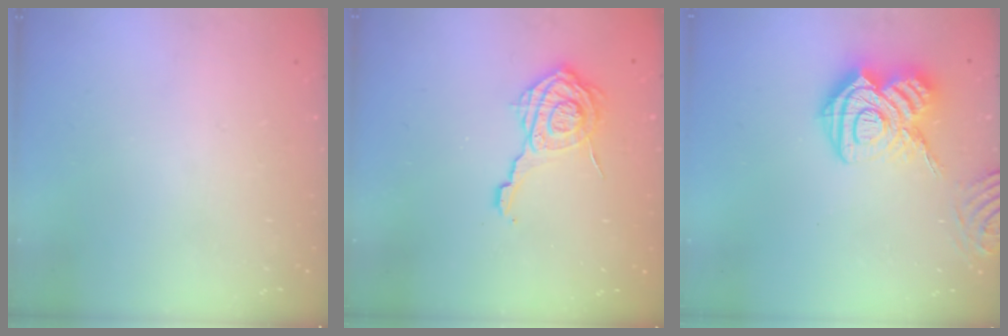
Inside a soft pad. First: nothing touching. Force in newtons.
{"total": 12.8, "press": 12.8, "slide": 0.9}
{"total": 18.1, "press": 18.1, "slide": 1.7}